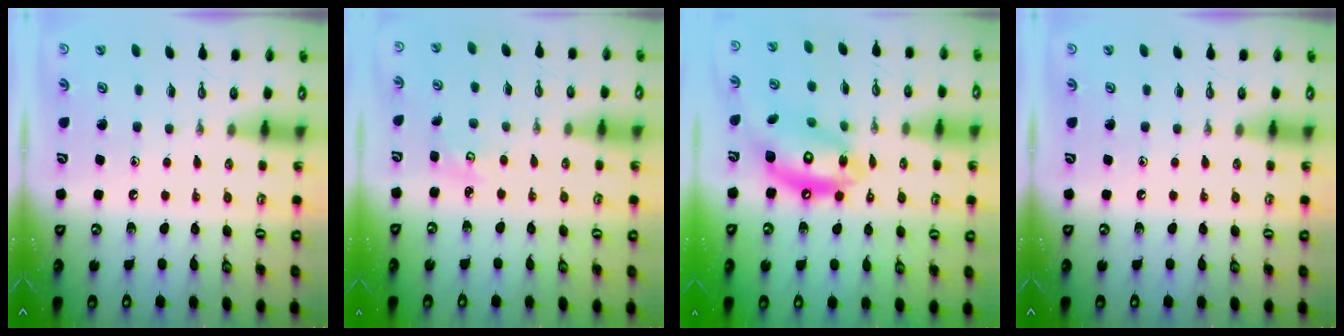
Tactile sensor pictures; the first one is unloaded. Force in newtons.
{"total": 2.7, "press": 2.7, "slide": 0.3}
{"total": 15.6, "press": 15.5, "slide": 1.3}
{"total": 0.0}